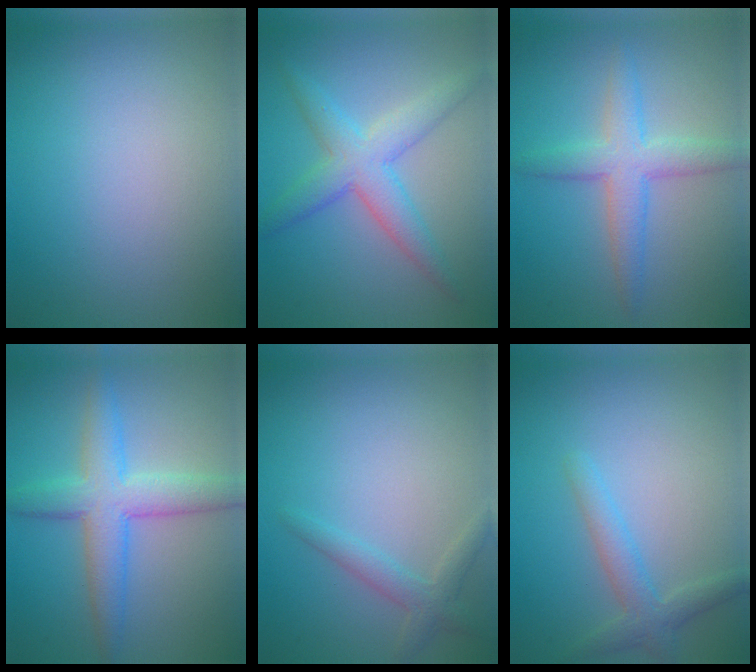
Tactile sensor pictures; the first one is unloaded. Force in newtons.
{"total": 4.4, "press": 4.4, "slide": 0.2}
{"total": 3.9, "press": 3.9, "slide": 0.1}
{"total": 5.3, "press": 5.3, "slide": 0.2}
{"total": 2.0, "press": 2.0, "slide": 0.1}
{"total": 2.5, "press": 2.5, "slide": 0.1}